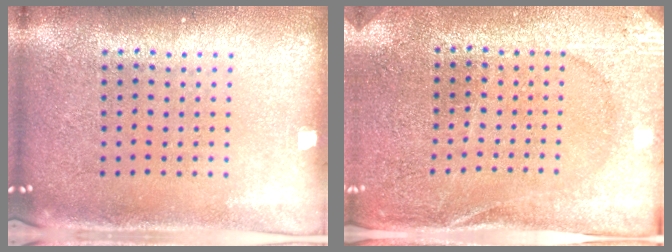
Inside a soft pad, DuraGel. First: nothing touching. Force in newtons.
{"total": 2.7, "press": 2.6, "slide": 0.4}